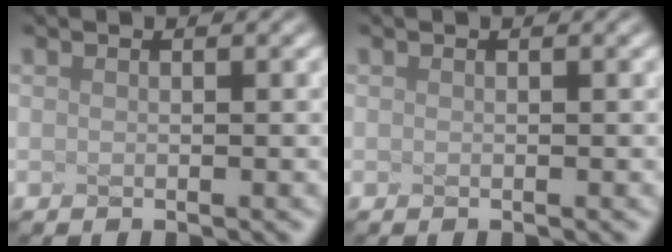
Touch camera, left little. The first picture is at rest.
{"total": 0.0}